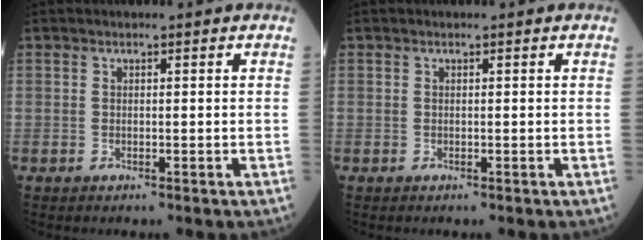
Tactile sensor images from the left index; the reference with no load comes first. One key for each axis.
{"total": 0.0}